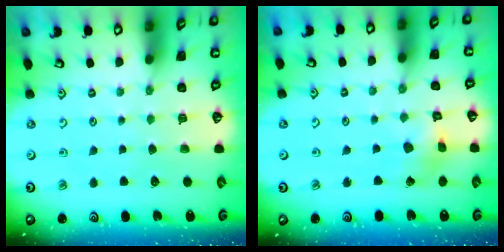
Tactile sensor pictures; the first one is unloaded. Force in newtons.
{"total": 4.8, "press": 4.7, "slide": 0.6}